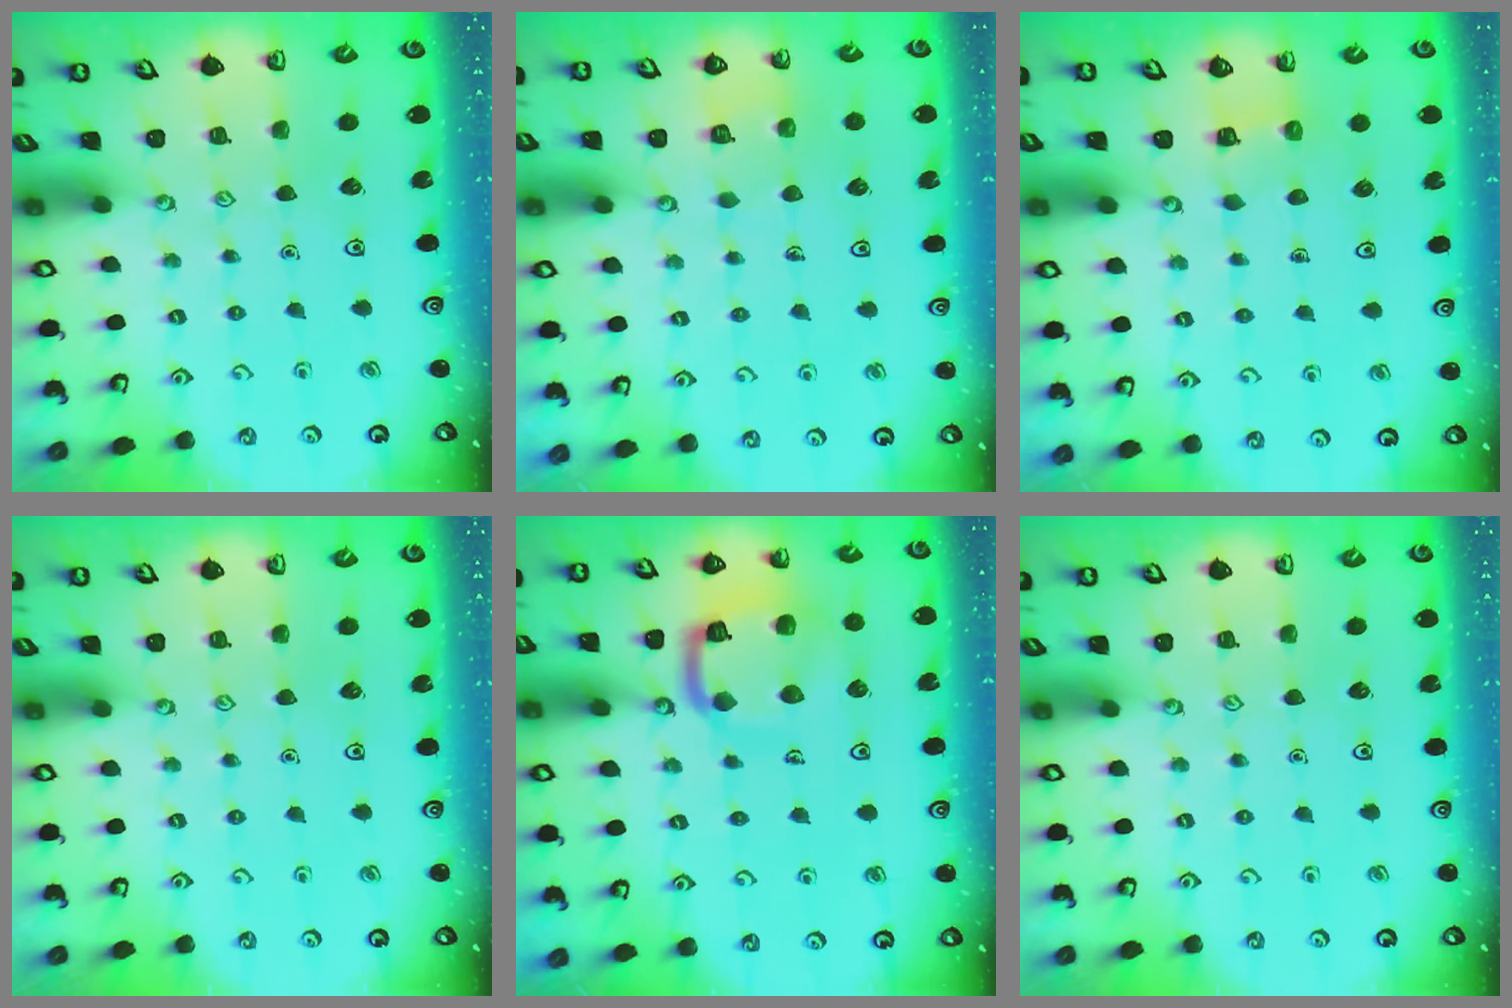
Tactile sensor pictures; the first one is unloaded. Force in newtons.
{"total": 2.5, "press": 2.5, "slide": 0.1}
{"total": 2.5, "press": 2.5, "slide": 0.1}
{"total": 0.0}
{"total": 15.4, "press": 15.3, "slide": 1.6}
{"total": 0.0}